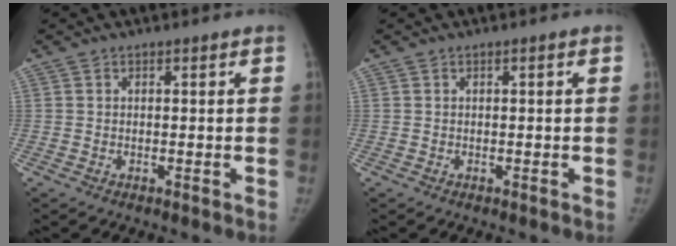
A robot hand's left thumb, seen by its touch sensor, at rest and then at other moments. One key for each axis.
{"total": 0.0}